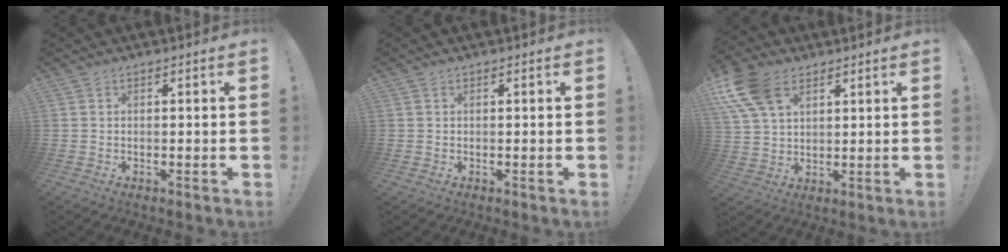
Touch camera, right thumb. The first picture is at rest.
{"total": 0.0}
{"total": 13.4, "force": [6.2, 8.3, 8.5], "torque": [-0.167, -0.020, 0.121]}